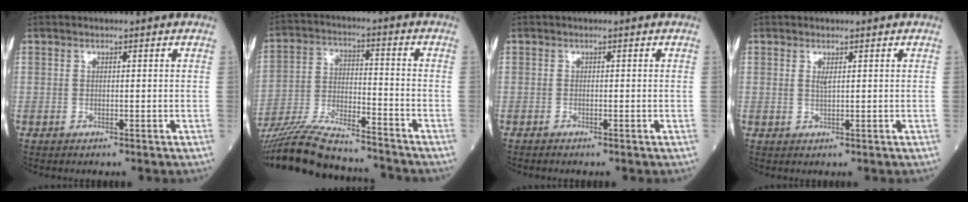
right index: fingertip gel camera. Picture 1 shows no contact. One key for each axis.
{"total": 20.1, "fx": -18.4, "fy": 2.2, "fz": 7.8, "tx": -0.179, "ty": -0.024, "tz": -0.310}
{"total": 0.8, "fx": -0.7, "fy": 0.1, "fz": 0.3, "tx": -0.011, "ty": -0.003, "tz": -0.011}
{"total": 0.9, "fx": 0.3, "fy": 0.1, "fz": 0.9, "tx": -0.022, "ty": -0.002, "tz": 0.006}